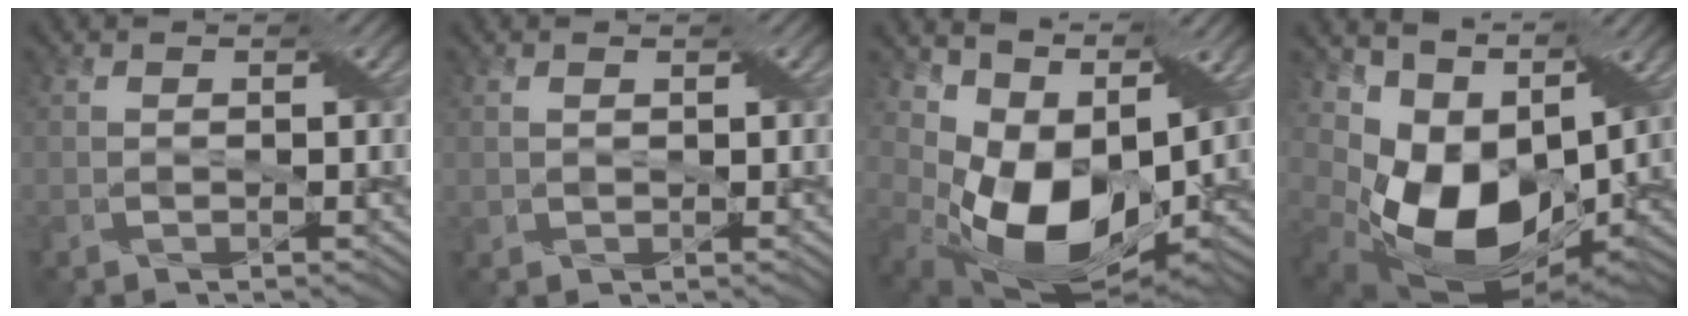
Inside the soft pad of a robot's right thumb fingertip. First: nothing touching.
{"total": 1.0, "force": [0.5, 0.7, 0.4], "torque": [-0.012, -0.002, 0.013]}
{"total": 12.5, "force": [3.1, 8.0, 9.0], "torque": [-0.182, -0.023, 0.063]}
{"total": 14.1, "force": [1.9, 10.0, 9.8], "torque": [-0.214, -0.027, 0.047]}